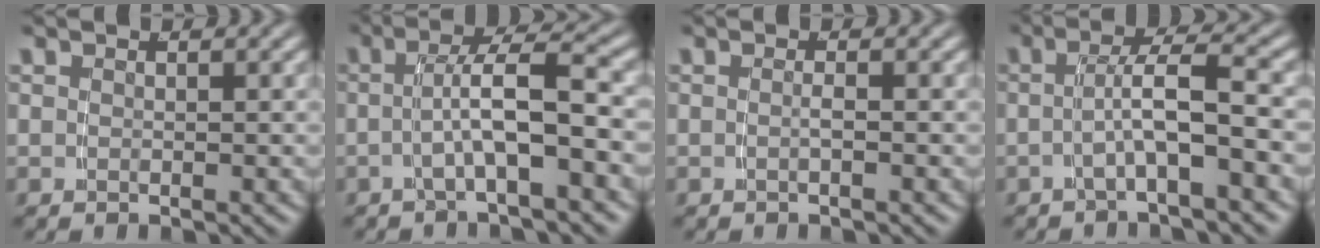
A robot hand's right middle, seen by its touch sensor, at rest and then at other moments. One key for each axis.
{"total": 4.2, "fx": -1.4, "fy": 0.5, "fz": 3.9, "tx": -0.061, "ty": 0.011, "tz": -0.025}
{"total": 0.8, "fx": -0.6, "fy": -0.4, "fz": 0.5, "tx": -0.009, "ty": 0.000, "tz": -0.010}
{"total": 3.5, "fx": -1.8, "fy": -0.1, "fz": 3.0, "tx": -0.049, "ty": 0.009, "tz": -0.030}